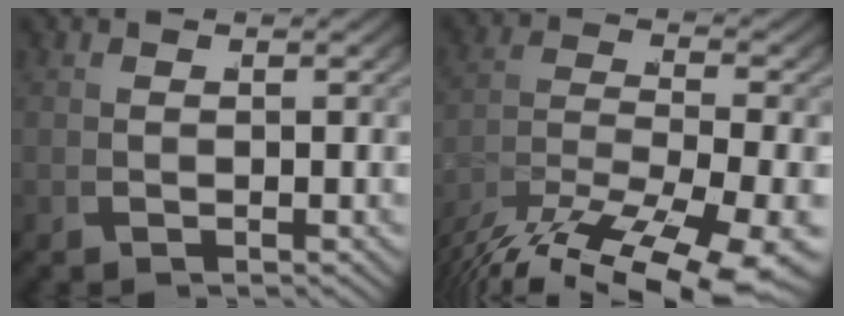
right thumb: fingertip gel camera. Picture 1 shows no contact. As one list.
[{"total": 11.1, "force": [-5.8, 5.7, 7.6], "torque": [-0.152, -0.046, -0.073]}]